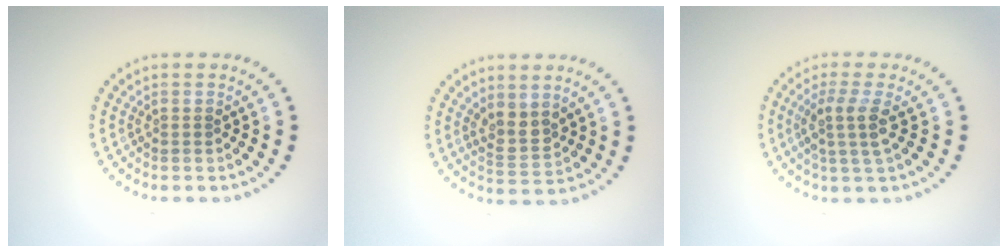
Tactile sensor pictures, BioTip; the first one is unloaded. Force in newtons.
{"total": 2.3, "press": 2.0, "slide": 1.2}
{"total": 2.7, "press": 2.1, "slide": 1.7}